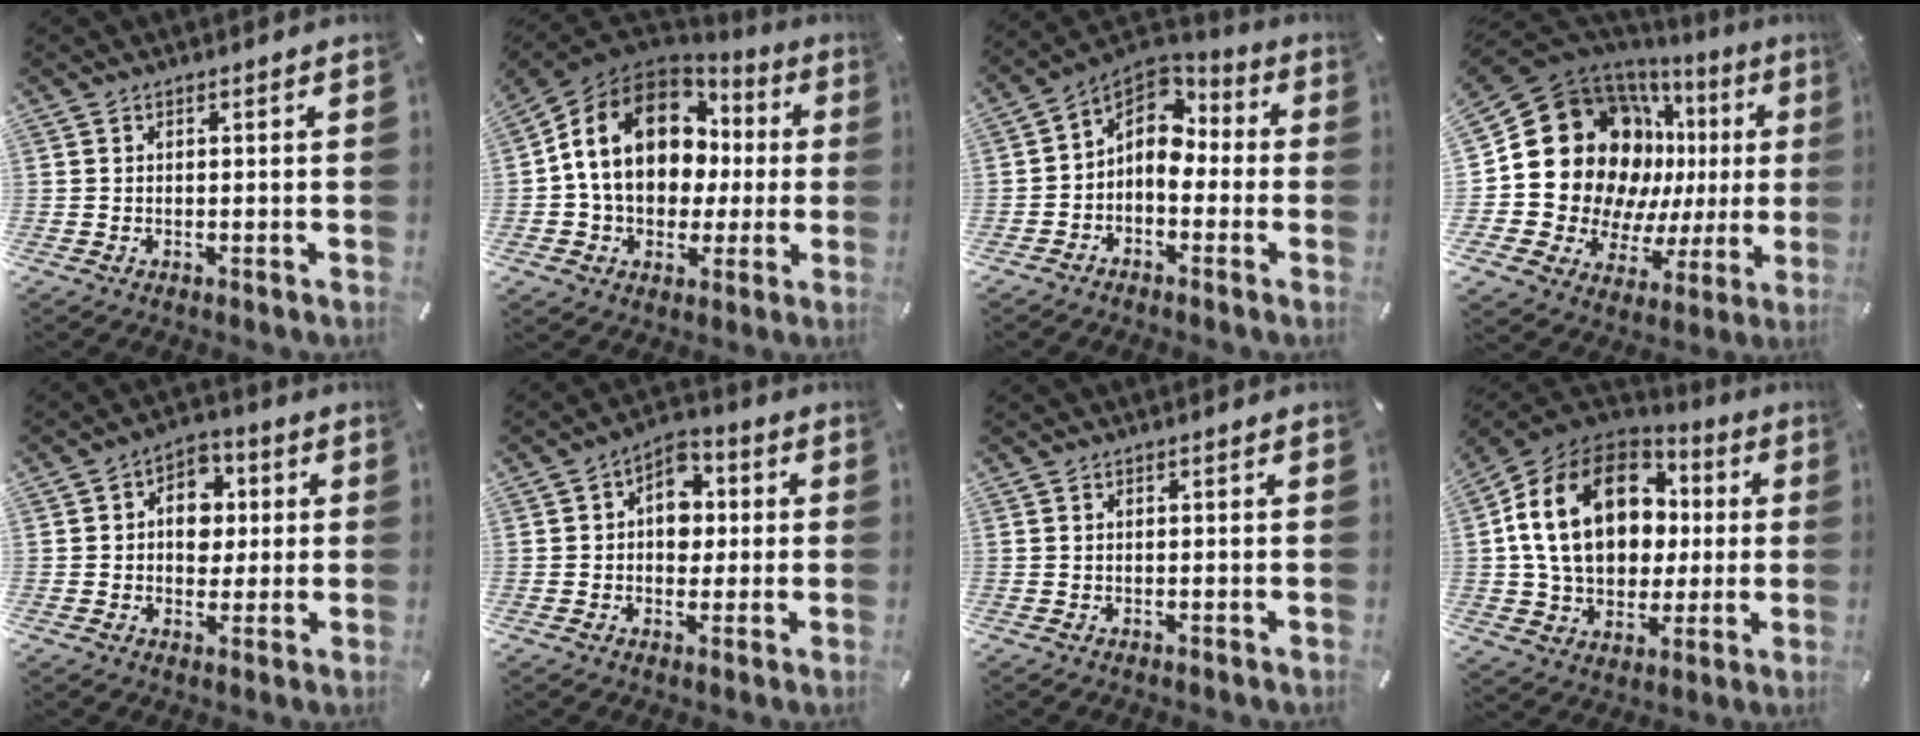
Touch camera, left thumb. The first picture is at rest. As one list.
[{"total": 16.3, "force": [2.8, 13.0, 9.5], "torque": [-0.194, -0.003, 0.059]}, {"total": 8.2, "force": [-0.2, 6.6, 4.9], "torque": [-0.106, -0.003, -0.008]}, {"total": 26.3, "force": [6.4, 19.3, 16.6], "torque": [-0.297, -0.057, 0.155]}, {"total": 8.2, "force": [0.4, 6.9, 4.4], "torque": [-0.057, 0.008, 0.003]}, {"total": 8.0, "force": [0.9, 6.3, 4.8], "torque": [-0.059, 0.001, 0.012]}, {"total": 0.0}, {"total": 20.9, "force": [3.9, 15.9, 13.1], "torque": [-0.256, 0.011, 0.073]}]